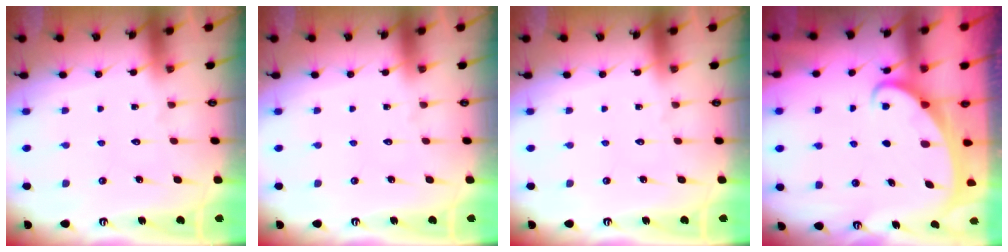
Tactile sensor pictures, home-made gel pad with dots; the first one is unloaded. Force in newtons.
{"total": 0.0}
{"total": 0.0}
{"total": 1.9, "press": 1.9, "slide": 0.3}